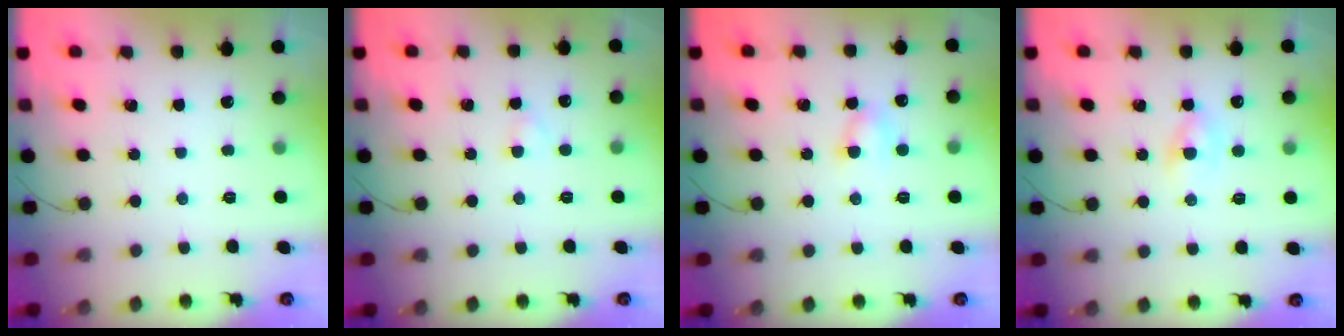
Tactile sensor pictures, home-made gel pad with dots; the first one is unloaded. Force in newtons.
{"total": 1.6, "press": 1.4, "slide": 0.7}
{"total": 4.3, "press": 4.2, "slide": 0.8}
{"total": 2.9, "press": 2.7, "slide": 1.0}